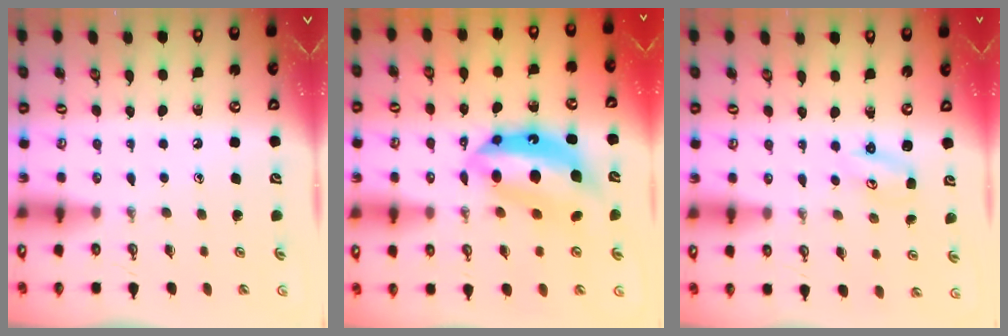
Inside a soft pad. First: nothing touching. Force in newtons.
{"total": 14.6, "press": 14.6, "slide": 1.1}
{"total": 2.1, "press": 2.0, "slide": 0.3}